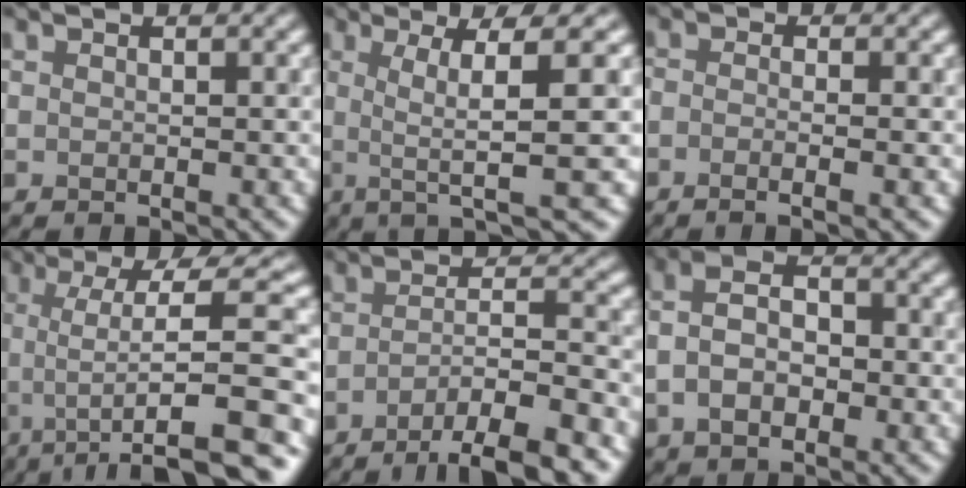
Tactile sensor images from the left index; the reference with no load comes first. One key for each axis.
{"total": 6.5, "fx": 0.2, "fy": 0.7, "fz": 6.5, "tx": -0.101, "ty": 0.018, "tz": 0.014}
{"total": 2.1, "fx": -1.1, "fy": 0.7, "fz": 1.7, "tx": -0.009, "ty": 0.003, "tz": -0.021}
{"total": 11.5, "fx": -2.2, "fy": 2.9, "fz": 10.9, "tx": -0.146, "ty": 0.027, "tz": -0.025}
{"total": 7.4, "fx": -4.5, "fy": 1.3, "fz": 5.7, "tx": -0.071, "ty": 0.019, "tz": -0.058}
{"total": 4.5, "fx": -0.6, "fy": 2.7, "fz": 3.6, "tx": -0.073, "ty": 0.020, "tz": -0.006}